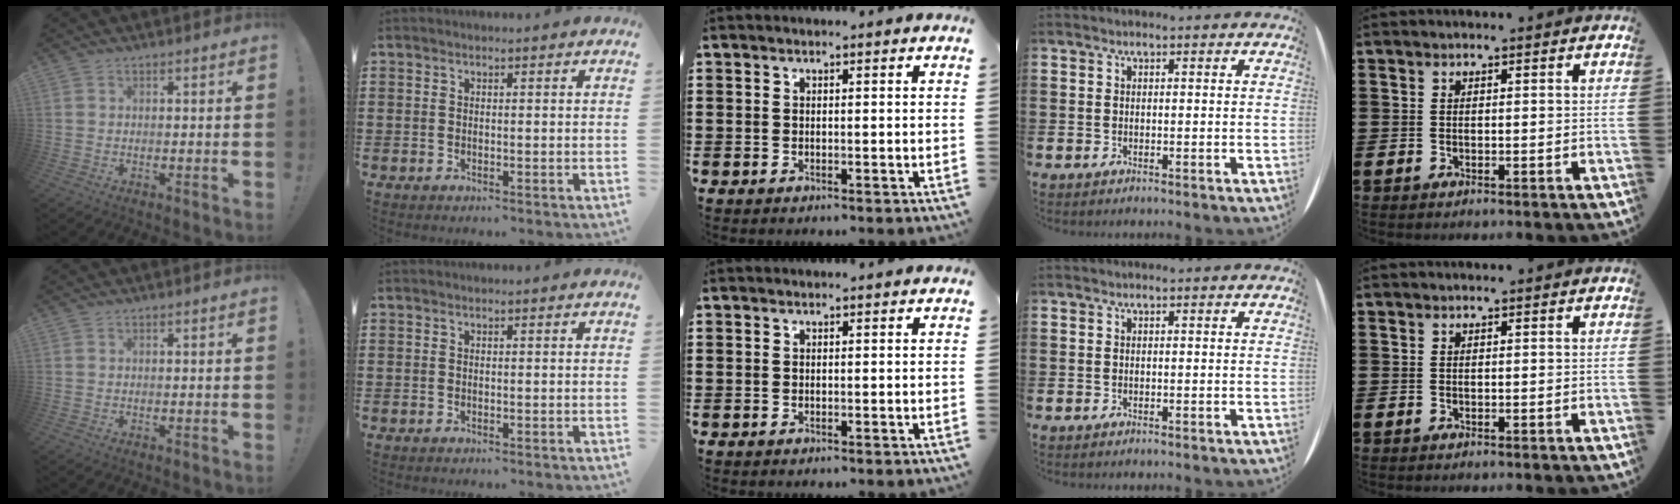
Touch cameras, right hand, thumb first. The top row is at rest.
{}